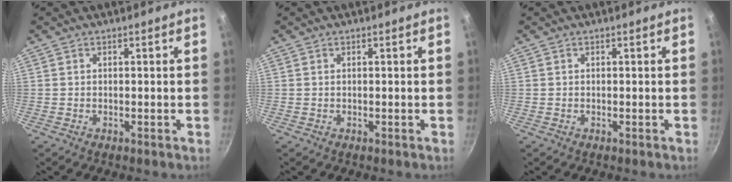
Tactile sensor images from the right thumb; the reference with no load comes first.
{"total": 0.0}
{"total": 0.0}